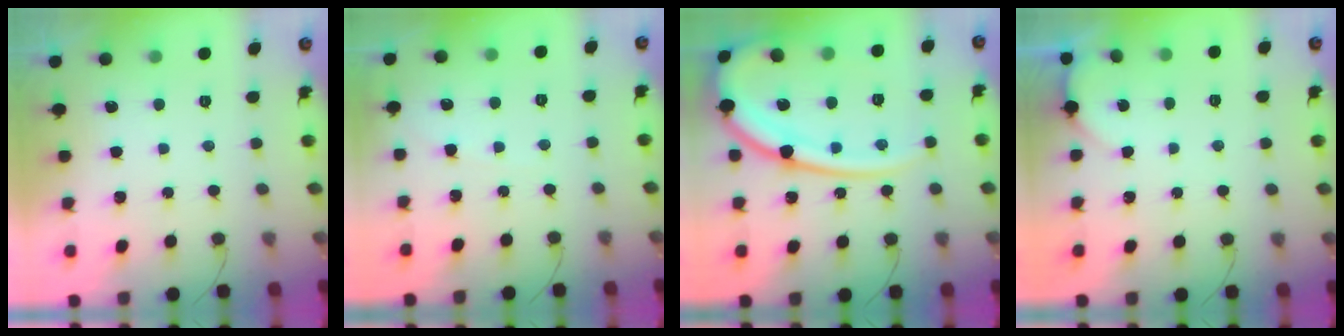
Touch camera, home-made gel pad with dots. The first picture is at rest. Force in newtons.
{"total": 3.4, "press": 3.4, "slide": 0.4}
{"total": 20.1, "press": 20.0, "slide": 2.1}
{"total": 1.0, "press": 1.0, "slide": 0.1}